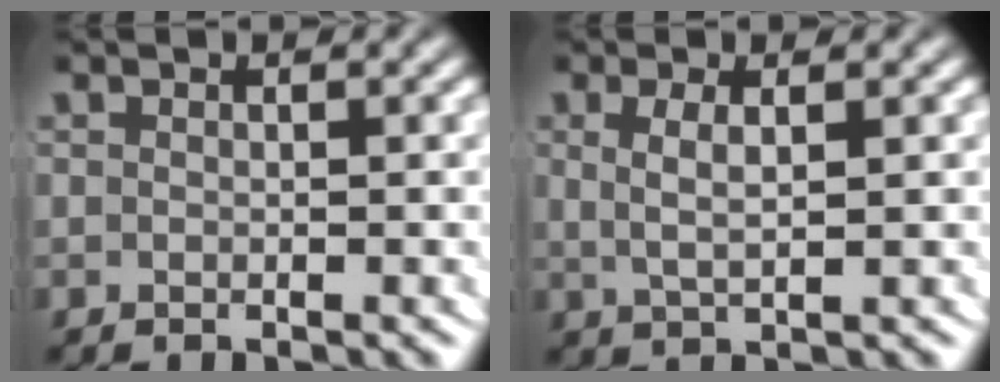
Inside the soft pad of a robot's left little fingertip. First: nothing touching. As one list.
[{"total": 2.5, "force": [0.7, 0.8, 2.2], "torque": [-0.042, 0.000, 0.018]}]